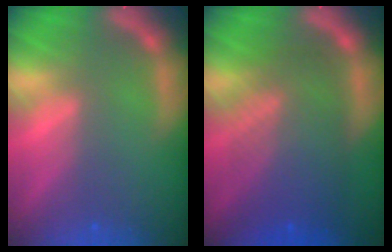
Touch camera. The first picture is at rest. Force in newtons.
{"total": 9.0}